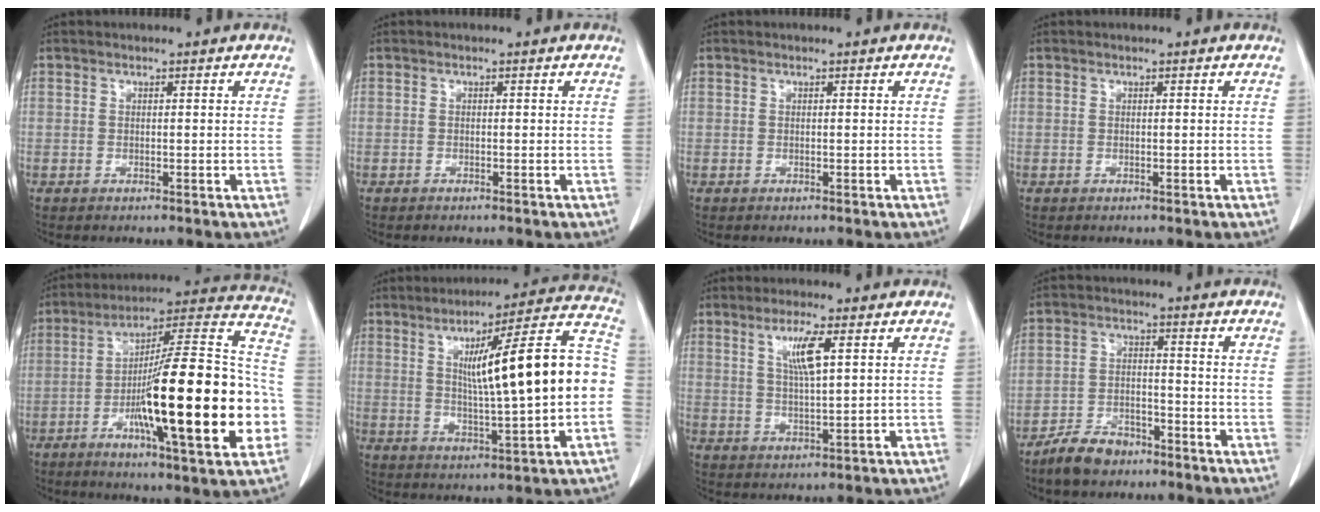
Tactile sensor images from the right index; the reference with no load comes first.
{"total": 0.0}
{"total": 0.0}
{"total": 0.0}
{"total": 26.9, "force": [-6.3, 2.9, 26.0], "torque": [-0.346, 0.001, -0.106]}
{"total": 18.7, "force": [0.9, 1.3, 18.7], "torque": [-0.269, 0.029, 0.010]}
{"total": 5.8, "force": [2.3, 0.6, 5.3], "torque": [-0.099, 0.000, 0.043]}
{"total": 6.3, "force": [-5.1, 2.7, 2.5], "torque": [-0.054, -0.002, -0.089]}